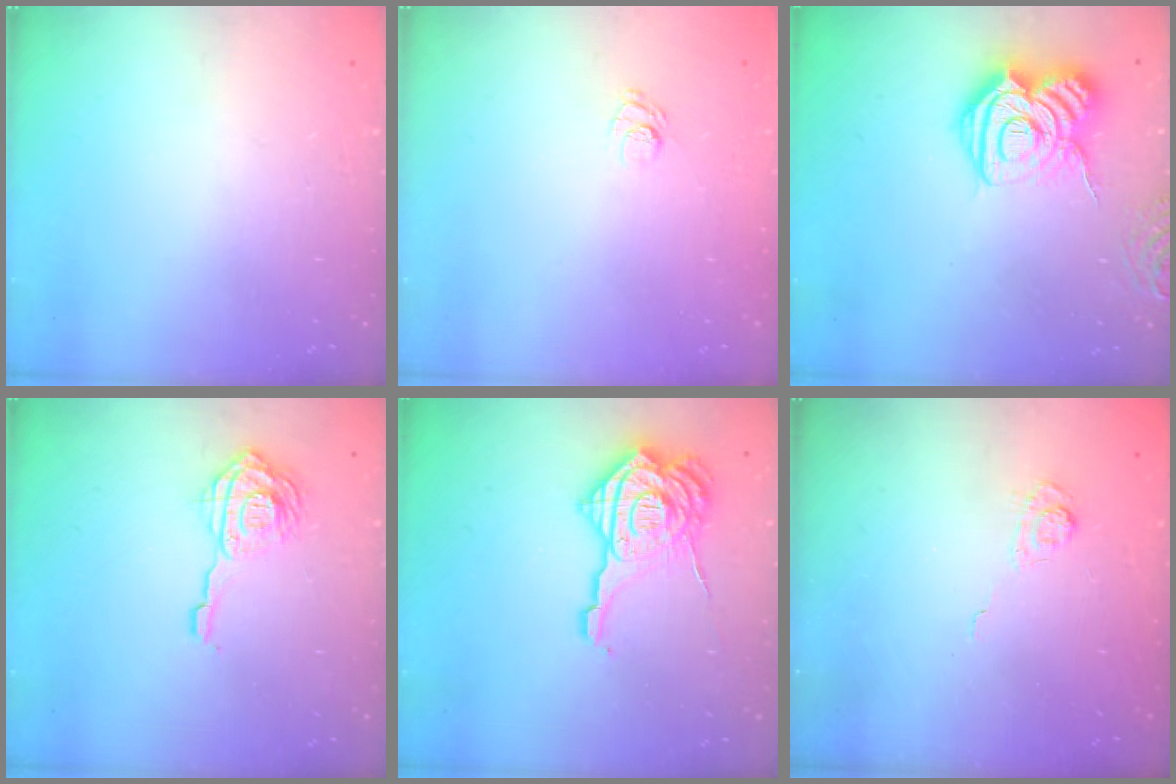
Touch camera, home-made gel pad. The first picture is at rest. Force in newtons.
{"total": 6.6, "press": 6.5, "slide": 1.4}
{"total": 17.2, "press": 17.2, "slide": 1.5}
{"total": 11.2, "press": 11.1, "slide": 0.9}
{"total": 18.9, "press": 18.8, "slide": 1.9}
{"total": 3.8, "press": 3.5, "slide": 1.6}